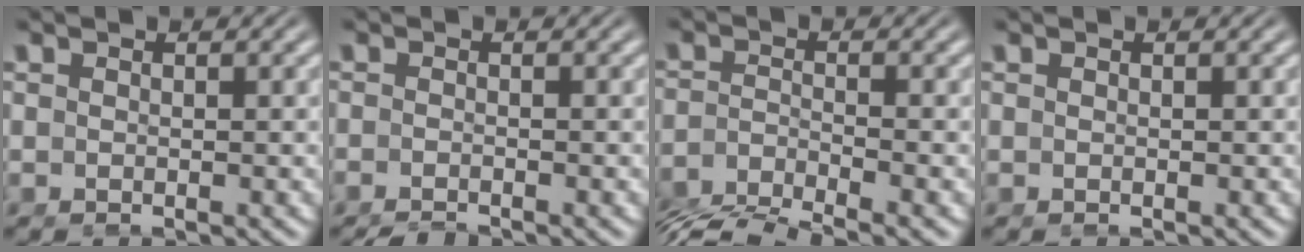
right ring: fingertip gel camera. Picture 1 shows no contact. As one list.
[{"total": 1.9, "force": [-1.8, -0.4, 0.1], "torque": [-0.001, -0.012, -0.026]}, {"total": 7.6, "force": [-7.0, 1.6, 2.5], "torque": [-0.034, -0.027, -0.100]}, {"total": 0.0}]